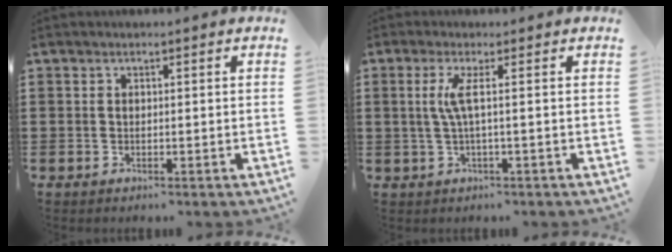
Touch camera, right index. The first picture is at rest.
{"total": 3.7, "force": [0.2, -0.4, 3.6], "torque": [-0.085, -0.012, -0.004]}